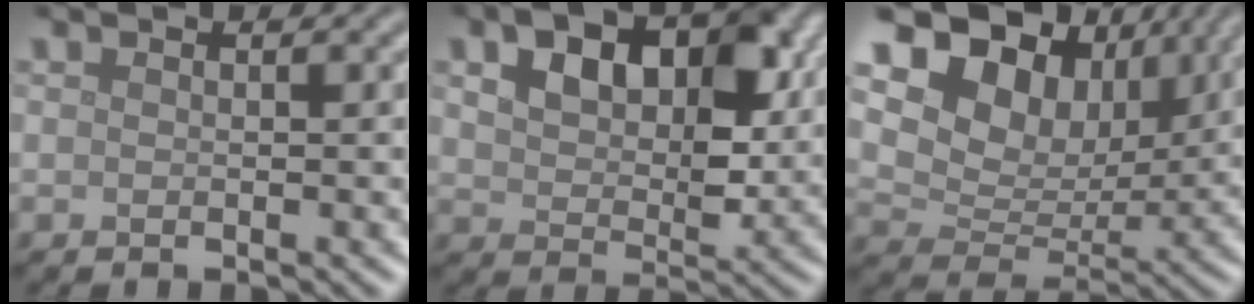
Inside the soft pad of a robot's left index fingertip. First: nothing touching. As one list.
[{"total": 8.6, "force": [3.3, 5.1, 6.1], "torque": [-0.109, -0.001, 0.056]}, {"total": 12.8, "force": [6.9, 8.3, 6.8], "torque": [-0.140, 0.023, 0.114]}]